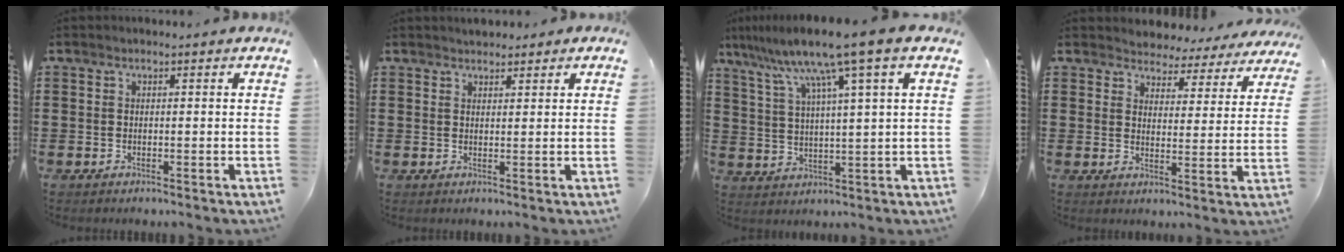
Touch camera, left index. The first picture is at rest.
{"total": 1.7, "force": [1.5, 0.8, -0.2], "torque": [-0.002, 0.007, 0.030]}
{"total": 10.0, "force": [6.8, -0.9, 7.3], "torque": [-0.164, -0.025, 0.108]}
{"total": 4.2, "force": [4.0, 1.2, -0.1], "torque": [-0.023, -0.023, 0.068]}